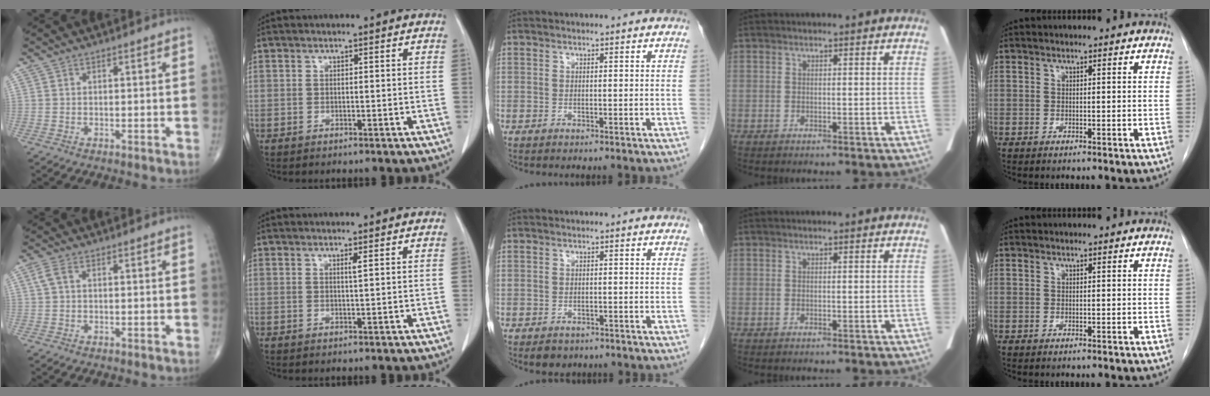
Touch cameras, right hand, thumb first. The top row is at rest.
{"thumb": {"total": 2.1, "force": [0.5, 1.0, 1.8], "torque": [-0.047, 0.012, 0.011]}, "index": {"total": 0.7, "force": [0.3, -0.2, 0.6], "torque": [-0.018, -0.004, 0.010]}, "middle": {"total": 2.7, "force": [-2.0, 1.7, 0.7], "torque": [-0.010, 0.001, -0.021]}}